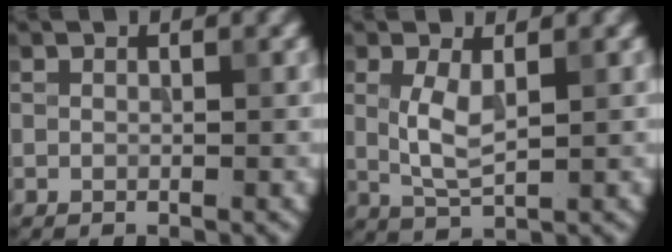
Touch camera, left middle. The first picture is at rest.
{"total": 3.0, "force": [0.5, 1.1, 2.8], "torque": [-0.066, -0.003, 0.013]}